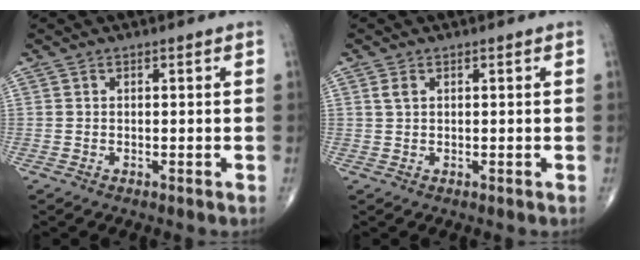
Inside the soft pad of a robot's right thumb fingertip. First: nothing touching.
{"total": 1.4, "force": [0.6, 0.8, 1.0], "torque": [-0.024, 0.006, 0.015]}